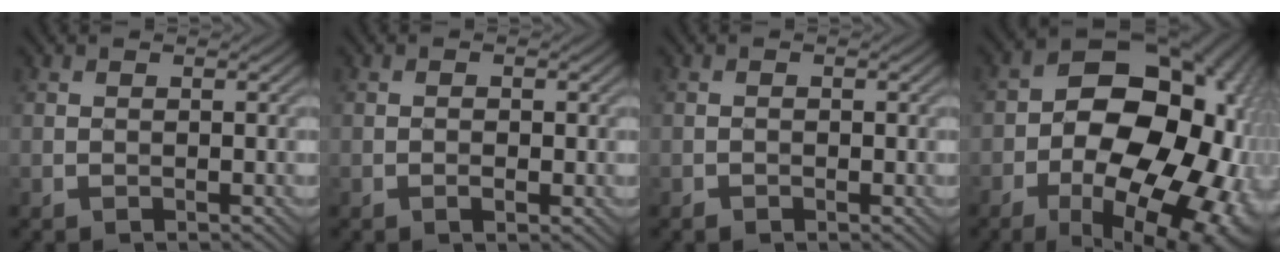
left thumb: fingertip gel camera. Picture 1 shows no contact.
{"total": 1.3, "force": [-0.4, 0.5, 1.1], "torque": [-0.018, 0.001, -0.006]}
{"total": 0.8, "force": [-0.4, 0.5, 0.5], "torque": [-0.009, 0.001, -0.008]}
{"total": 23.2, "force": [-4.8, 15.7, 16.3], "torque": [-0.223, -0.008, -0.073]}